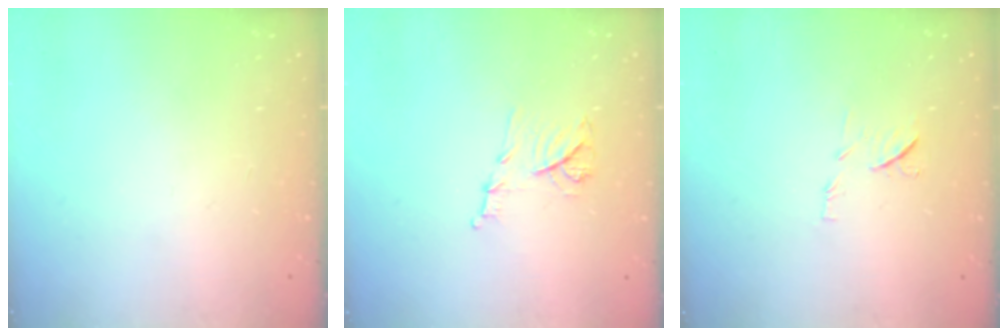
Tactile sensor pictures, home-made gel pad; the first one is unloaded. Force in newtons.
{"total": 8.8, "press": 8.7, "slide": 1.0}
{"total": 6.5, "press": 6.5, "slide": 0.7}